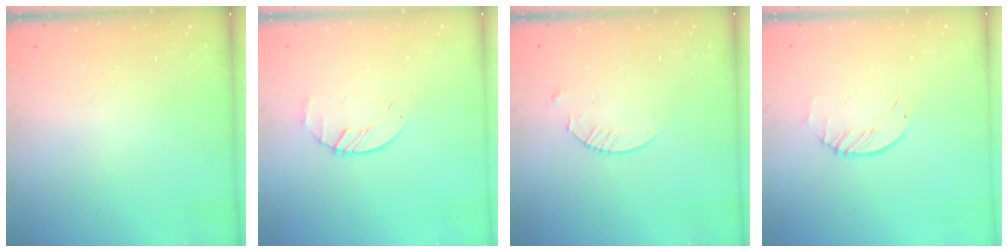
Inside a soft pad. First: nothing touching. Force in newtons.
{"total": 2.1, "press": 2.1, "slide": 0.3}
{"total": 2.4, "press": 2.4, "slide": 0.3}
{"total": 1.6, "press": 1.6, "slide": 0.2}